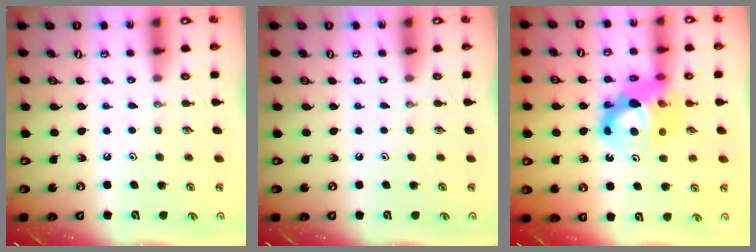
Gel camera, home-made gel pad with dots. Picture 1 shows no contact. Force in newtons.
{"total": 0.0}
{"total": 12.4, "press": 12.1, "slide": 2.5}